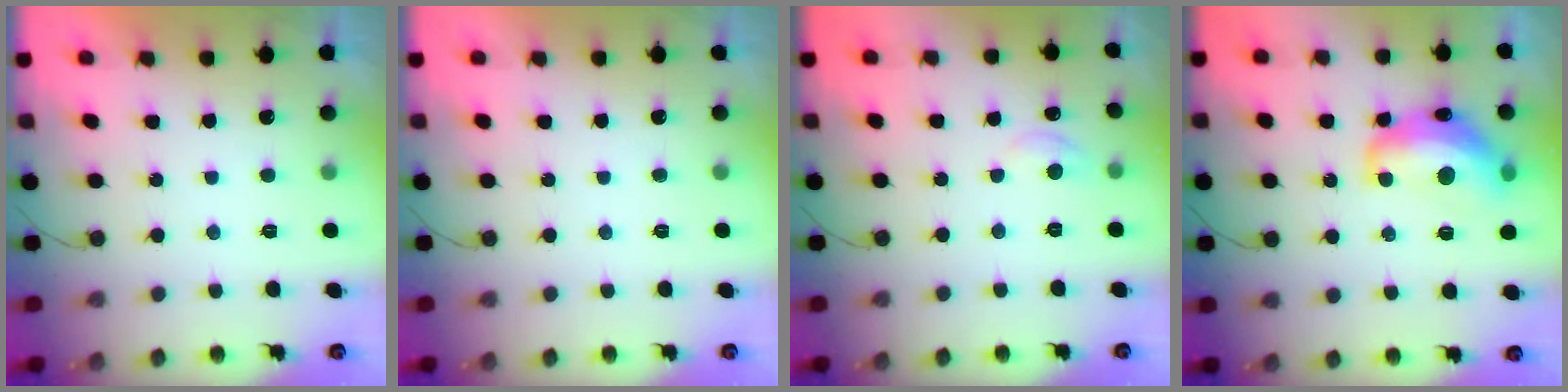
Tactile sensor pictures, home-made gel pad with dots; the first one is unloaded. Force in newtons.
{"total": 0.0}
{"total": 6.3, "press": 6.2, "slide": 0.7}
{"total": 15.6, "press": 15.6, "slide": 1.1}